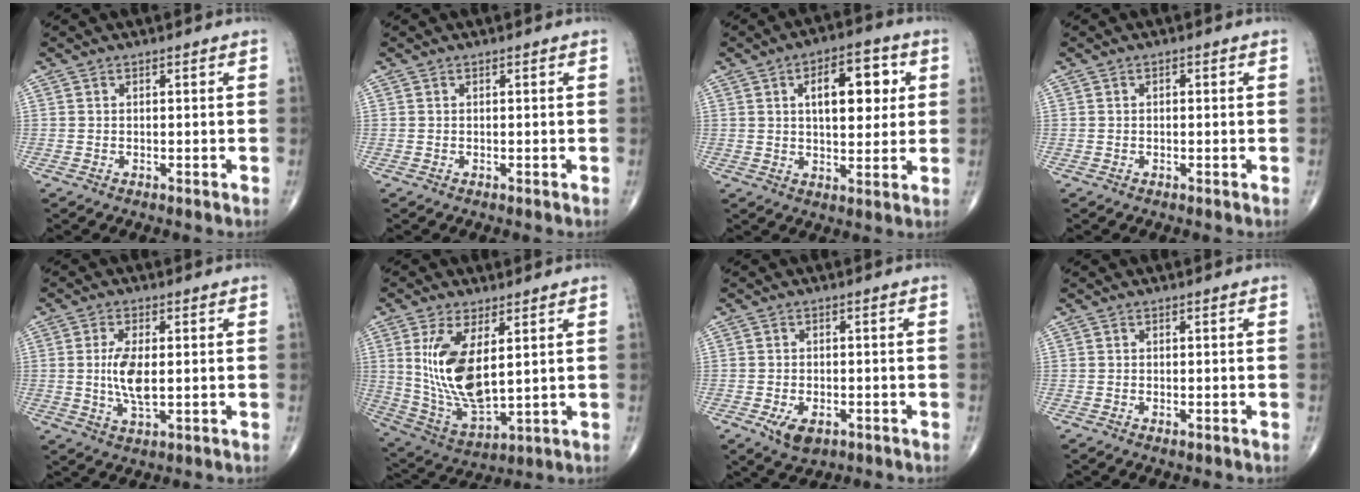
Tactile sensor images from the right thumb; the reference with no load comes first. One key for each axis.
{"total": 0.0}
{"total": 12.0, "fx": 3.1, "fy": 6.0, "fz": 9.9, "tx": -0.111, "ty": 0.000, "tz": 0.043}
{"total": 0.7, "fx": 0.1, "fy": 0.4, "fz": 0.5, "tx": -0.008, "ty": 0.003, "tz": 0.000}
{"total": 6.9, "fx": 0.1, "fy": 2.8, "fz": 6.3, "tx": -0.128, "ty": -0.011, "tz": 0.002}
{"total": 14.6, "fx": 3.3, "fy": 6.4, "fz": 12.7, "tx": -0.246, "ty": -0.024, "tz": 0.083}
{"total": 5.2, "fx": -2.3, "fy": 3.0, "fz": 3.6, "tx": -0.059, "ty": 0.002, "tz": -0.031}
{"total": 0.7, "fx": -0.3, "fy": 0.3, "fz": 0.5, "tx": -0.009, "ty": -0.001, "tz": -0.005}